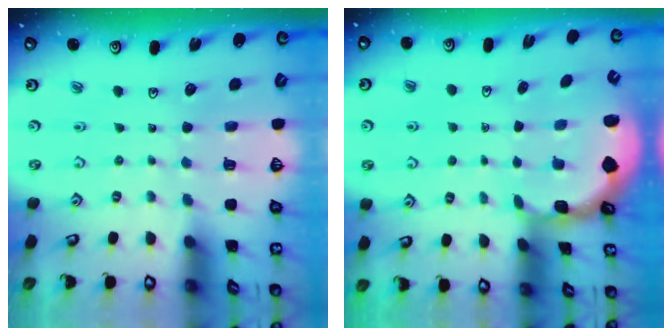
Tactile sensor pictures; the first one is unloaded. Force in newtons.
{"total": 1.7, "press": 1.6, "slide": 0.5}